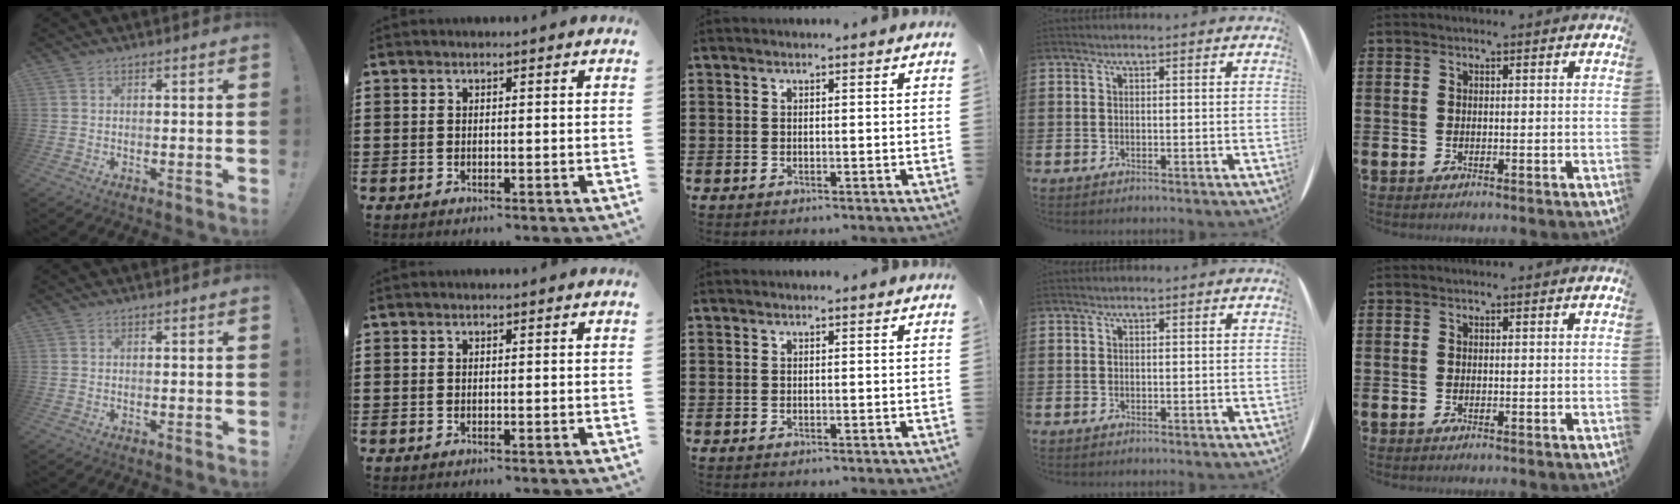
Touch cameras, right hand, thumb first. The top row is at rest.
{}